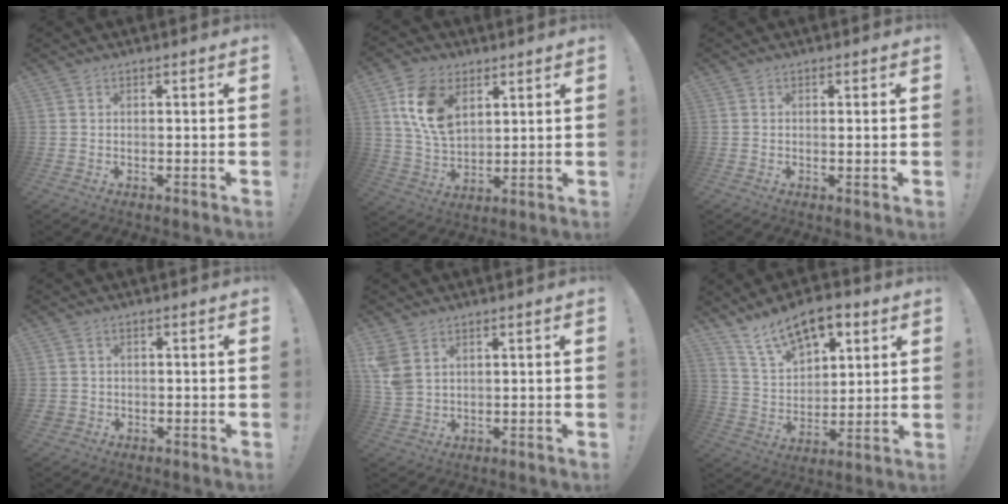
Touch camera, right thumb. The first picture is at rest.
{"total": 14.5, "force": [5.9, 9.7, 9.0], "torque": [-0.171, -0.014, 0.111]}
{"total": 1.3, "force": [0.1, -0.2, 1.3], "torque": [-0.023, 0.000, 0.002]}
{"total": 2.0, "force": [-0.3, 1.9, 0.6], "torque": [-0.002, -0.002, -0.005]}
{"total": 5.7, "force": [2.9, 3.6, 3.4], "torque": [-0.068, -0.008, 0.059]}
{"total": 15.0, "force": [9.7, 7.9, 8.1], "torque": [-0.136, -0.051, 0.179]}